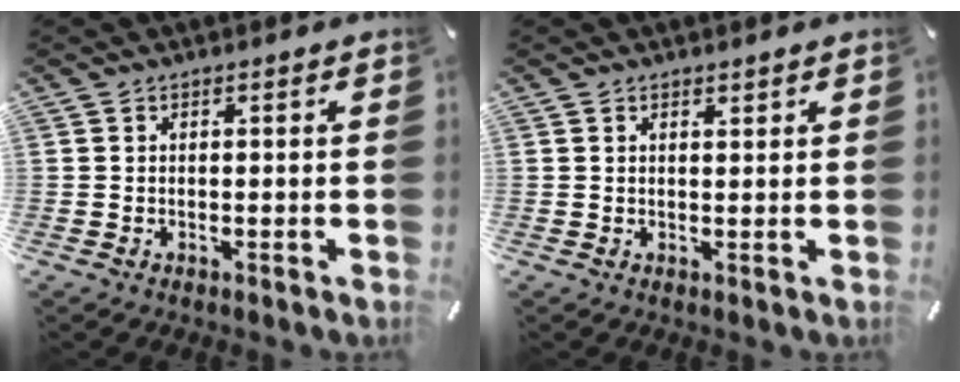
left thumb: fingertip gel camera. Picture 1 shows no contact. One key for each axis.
{"total": 1.0, "fx": 0.9, "fy": 0.3, "fz": 0.3, "tx": -0.006, "ty": -0.001, "tz": 0.016}